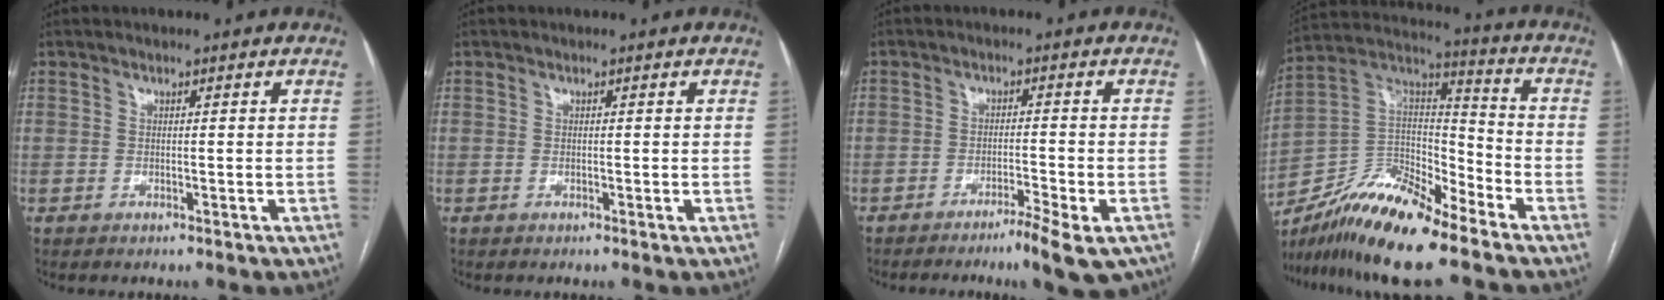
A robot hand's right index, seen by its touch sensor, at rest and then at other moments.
{"total": 0.0}
{"total": 6.4, "force": [-4.3, 0.2, 4.7], "torque": [-0.060, -0.008, -0.065]}
{"total": 15.6, "force": [-12.3, 3.0, 9.2], "torque": [-0.165, 0.019, -0.223]}